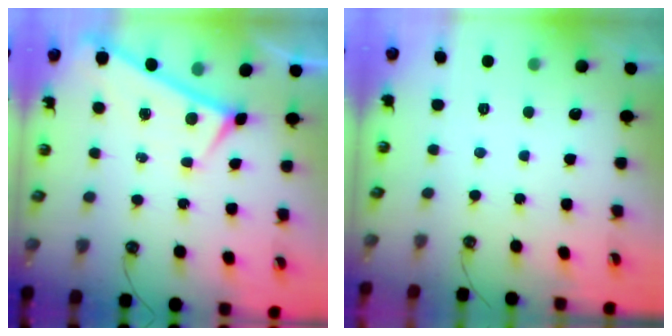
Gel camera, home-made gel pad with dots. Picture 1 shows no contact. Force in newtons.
{"total": 0.0}